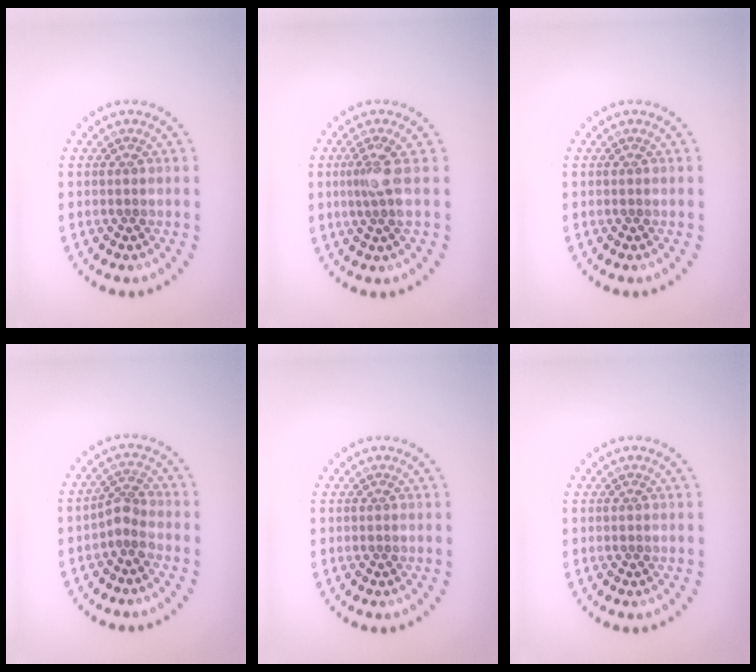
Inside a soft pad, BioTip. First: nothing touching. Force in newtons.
{"total": 2.2, "press": 1.7, "slide": 1.4}
{"total": 0.0}
{"total": 1.9, "press": 1.4, "slide": 1.3}
{"total": 0.0}
{"total": 0.0}